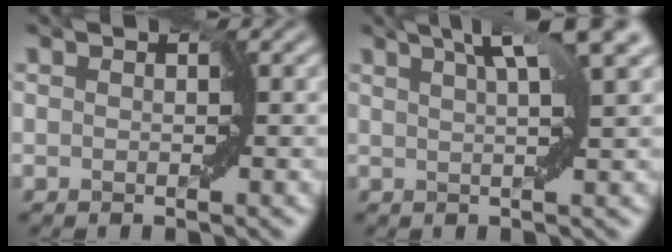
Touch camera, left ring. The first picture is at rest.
{"total": 5.2, "force": [3.1, -0.1, 4.1], "torque": [-0.061, 0.016, 0.056]}